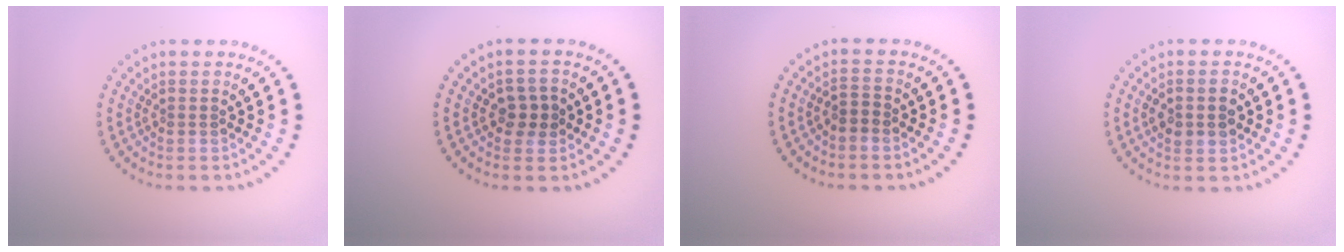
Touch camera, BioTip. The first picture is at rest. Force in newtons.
{"total": 2.2, "press": 2.2, "slide": 0.6}
{"total": 1.4, "press": 1.1, "slide": 0.8}
{"total": 2.9, "press": 2.9, "slide": 0.1}